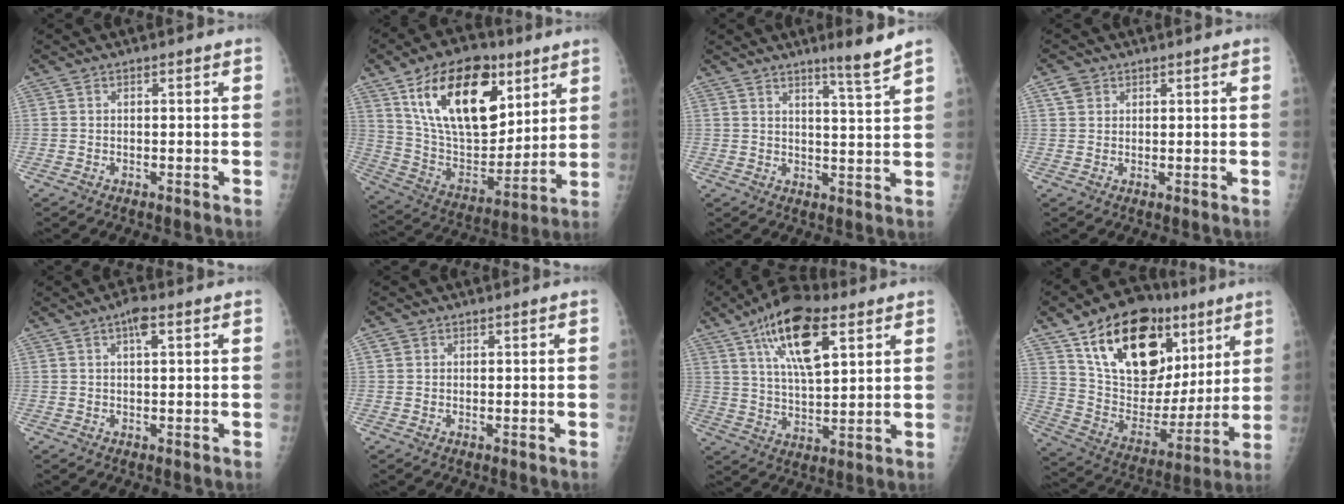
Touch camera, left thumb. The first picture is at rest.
{"total": 24.2, "force": [11.5, 13.4, 16.7], "torque": [-0.242, -0.044, 0.204]}
{"total": 5.4, "force": [4.3, -0.9, 3.3], "torque": [-0.048, -0.043, 0.069]}
{"total": 2.4, "force": [1.3, 1.9, 0.7], "torque": [0.000, 0.001, 0.020]}
{"total": 3.1, "force": [1.4, 1.0, 2.6], "torque": [-0.042, 0.004, 0.020]}
{"total": 1.0, "force": [0.5, 0.9, 0.2], "torque": [0.007, 0.000, 0.006]}
{"total": 15.5, "force": [7.6, 6.2, 12.0], "torque": [-0.188, -0.020, 0.131]}
{"total": 26.2, "force": [12.4, 15.8, 16.8], "torque": [-0.231, -0.019, 0.217]}